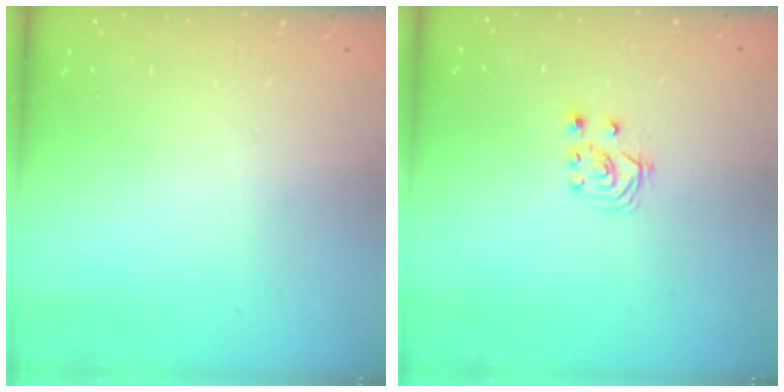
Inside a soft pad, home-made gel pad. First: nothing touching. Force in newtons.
{"total": 2.8, "press": 2.7, "slide": 0.7}